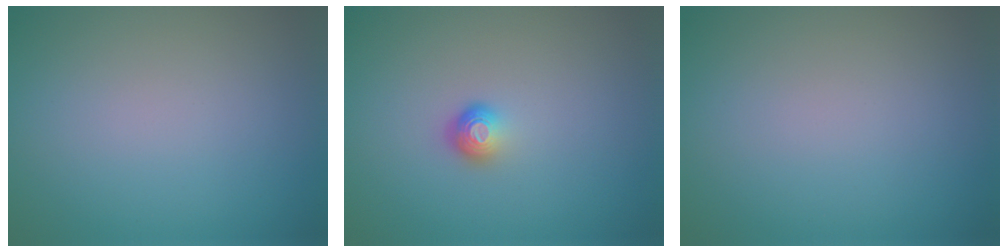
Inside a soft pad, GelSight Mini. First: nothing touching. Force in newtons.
{"total": 1.8, "press": 1.2, "slide": 1.3}
{"total": 0.0}